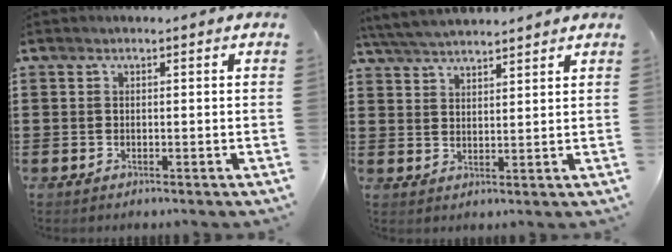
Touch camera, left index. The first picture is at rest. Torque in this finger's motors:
{"motor_torque": [0.25, 0.18, 0.41, 0.13]}